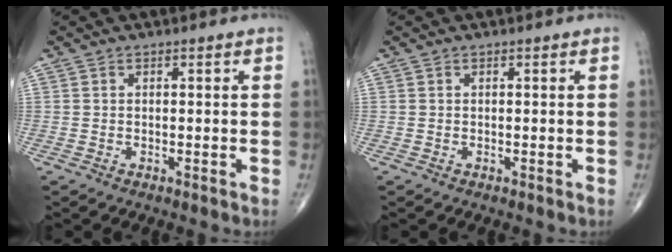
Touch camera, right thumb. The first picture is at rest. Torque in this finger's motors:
{"motor_torque": [0.00, 0.00, 0.00, 0.00, 0.02]}